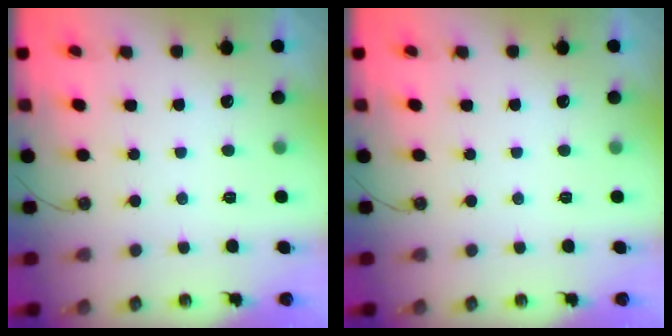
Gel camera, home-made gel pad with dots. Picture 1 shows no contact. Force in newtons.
{"total": 0.0}